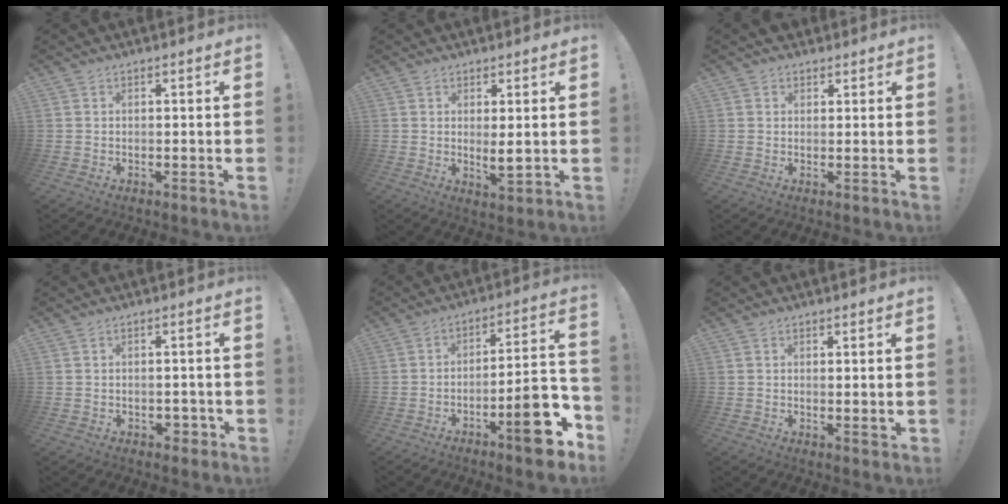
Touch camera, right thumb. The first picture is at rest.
{"total": 4.3, "force": [1.1, 0.8, 4.1], "torque": [-0.043, -0.027, 0.017]}
{"total": 2.5, "force": [1.6, 1.8, 0.3], "torque": [0.000, -0.006, 0.029]}
{"total": 2.9, "force": [-1.0, 2.1, 1.7], "torque": [-0.017, 0.001, -0.016]}
{"total": 16.7, "force": [-8.0, 4.5, 13.9], "torque": [-0.161, 0.046, -0.120]}
{"total": 1.8, "force": [1.1, 0.2, 1.4], "torque": [-0.005, -0.012, 0.015]}